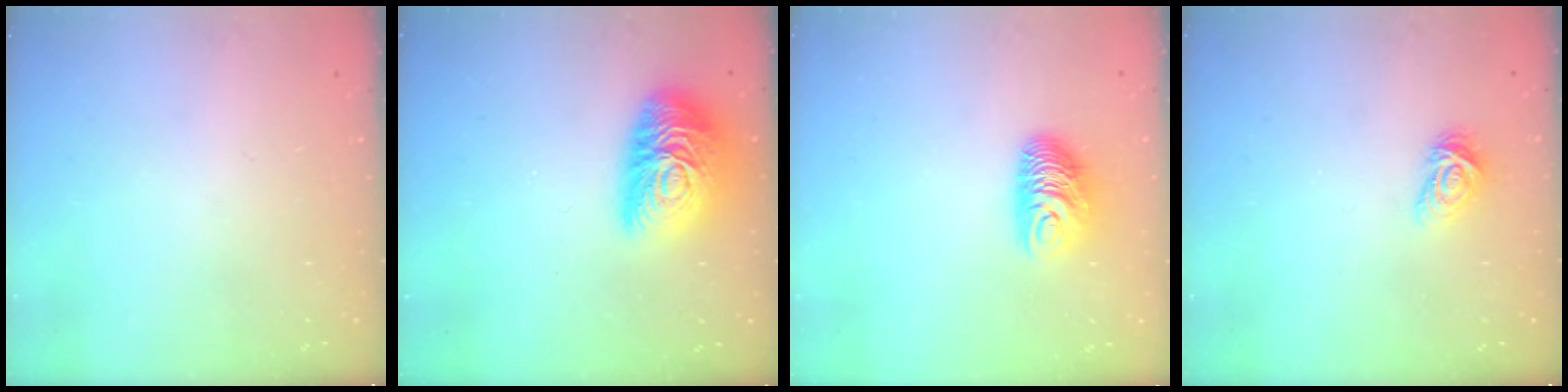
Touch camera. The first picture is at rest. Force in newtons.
{"total": 18.3, "press": 18.3, "slide": 1.1}
{"total": 9.5, "press": 9.4, "slide": 0.8}
{"total": 4.5, "press": 4.4, "slide": 0.7}